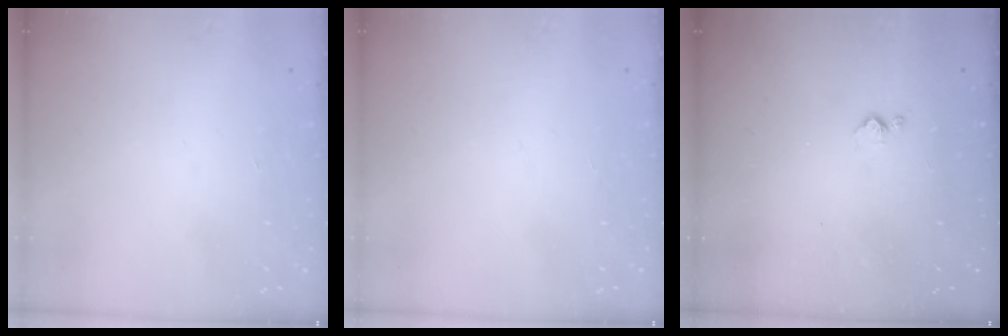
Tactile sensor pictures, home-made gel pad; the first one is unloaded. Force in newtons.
{"total": 0.0}
{"total": 2.8, "press": 2.7, "slide": 0.4}